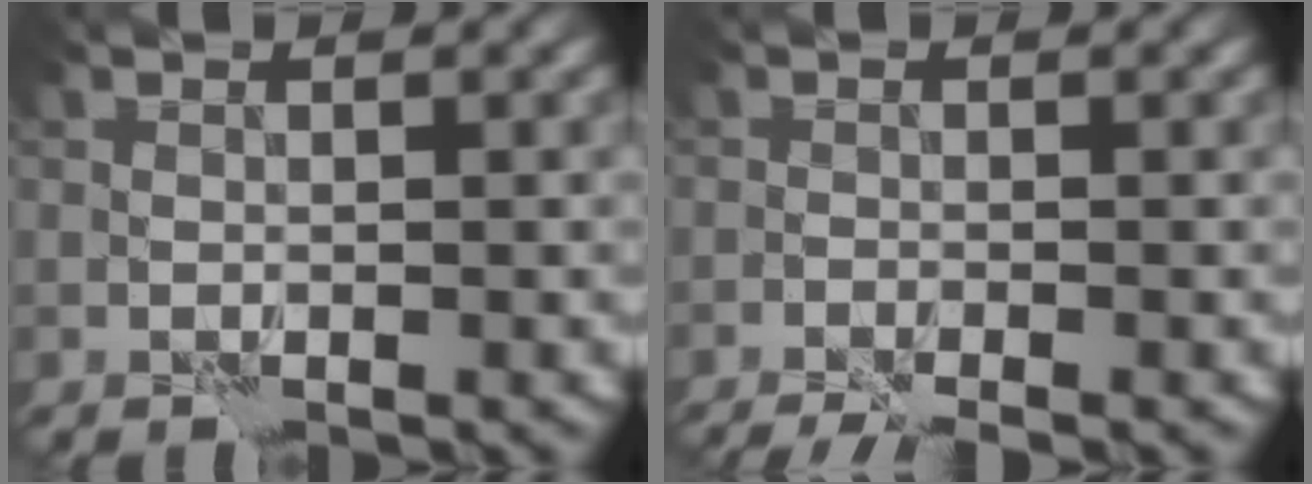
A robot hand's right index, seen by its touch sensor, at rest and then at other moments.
{"total": 3.7, "force": [-3.0, 0.3, 2.1], "torque": [-0.038, -0.017, -0.052]}